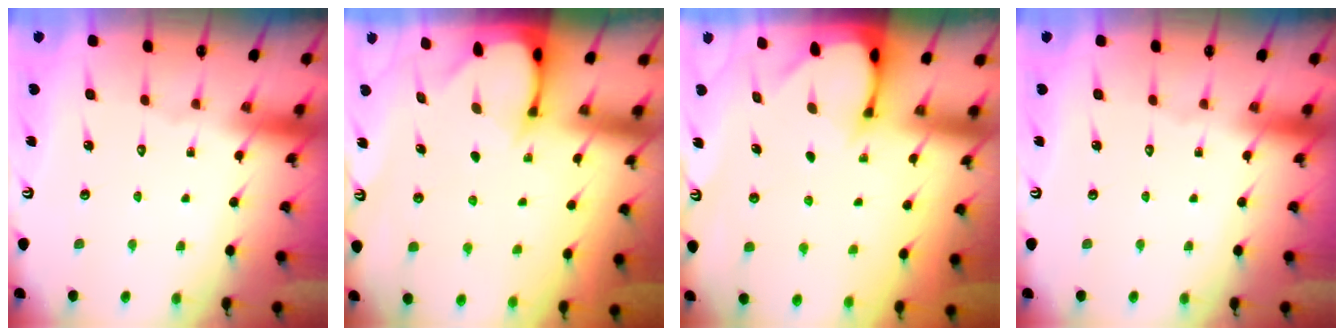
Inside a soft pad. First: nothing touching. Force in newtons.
{"total": 2.5, "press": 2.5, "slide": 0.3}
{"total": 2.0, "press": 2.0, "slide": 0.1}
{"total": 0.0}